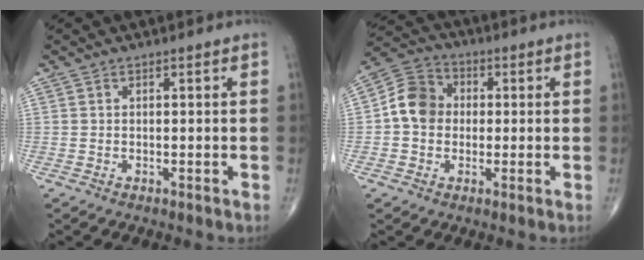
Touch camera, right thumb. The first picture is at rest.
{"total": 8.4, "force": [0.1, 7.1, 4.5], "torque": [-0.067, 0.024, -0.013]}